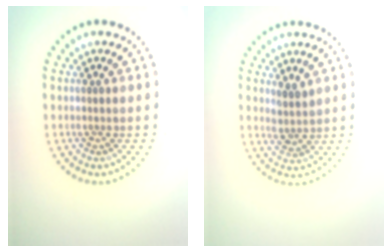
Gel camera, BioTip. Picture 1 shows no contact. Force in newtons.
{"total": 1.9, "press": 1.5, "slide": 1.1}